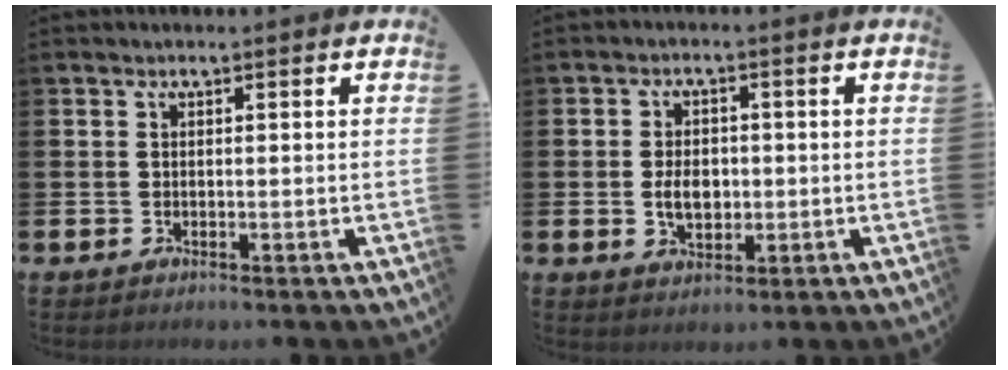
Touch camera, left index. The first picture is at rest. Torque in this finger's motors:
{"motor_torque": [0.90, -0.04, 0.61, 0.14]}